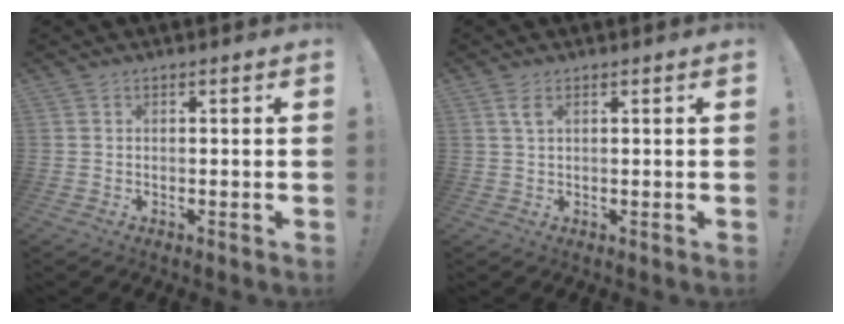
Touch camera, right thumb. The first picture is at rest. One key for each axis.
{"total": 2.6, "fx": 1.6, "fy": 0.1, "fz": 2.0, "tx": -0.034, "ty": -0.004, "tz": 0.027}